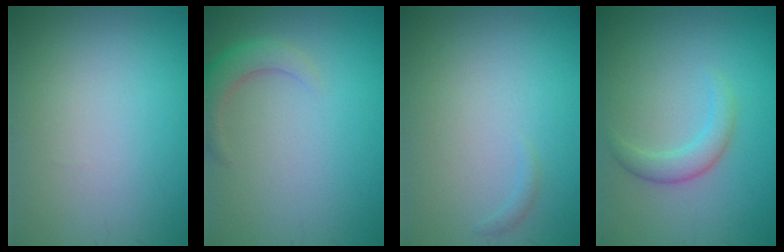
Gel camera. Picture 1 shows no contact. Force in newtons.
{"total": 2.7, "press": 2.7, "slide": 0.3}
{"total": 0.6, "press": 0.6, "slide": 0.1}
{"total": 2.2, "press": 2.2, "slide": 0.2}